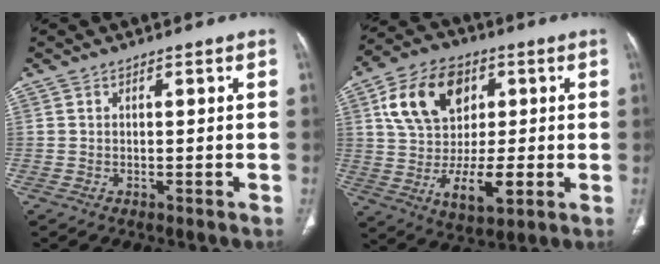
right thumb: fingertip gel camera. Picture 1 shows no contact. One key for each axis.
{"total": 18.2, "fx": 2.8, "fy": 11.9, "fz": 13.5, "tx": -0.208, "ty": -0.002, "tz": 0.051}